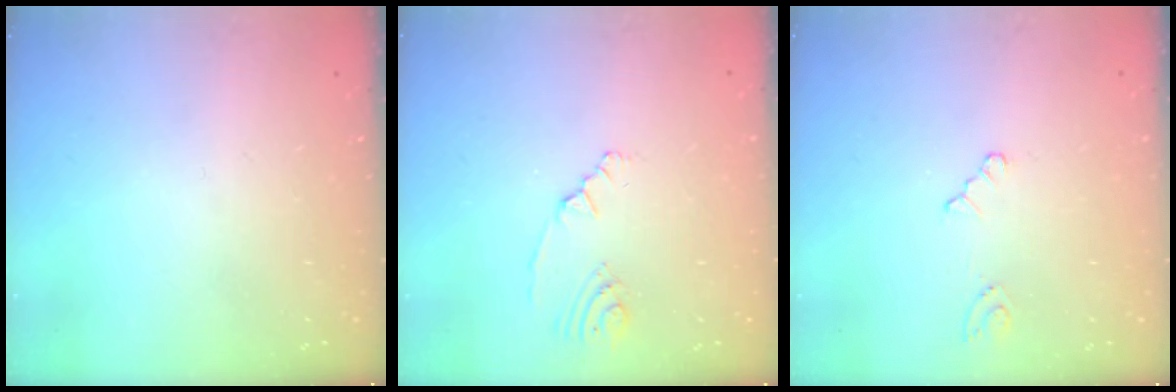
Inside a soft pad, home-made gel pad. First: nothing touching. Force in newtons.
{"total": 2.5, "press": 2.2, "slide": 1.1}
{"total": 2.8, "press": 2.8, "slide": 0.4}